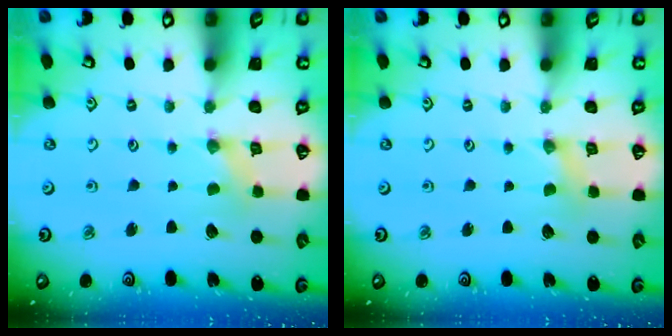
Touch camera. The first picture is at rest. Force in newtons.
{"total": 0.0}